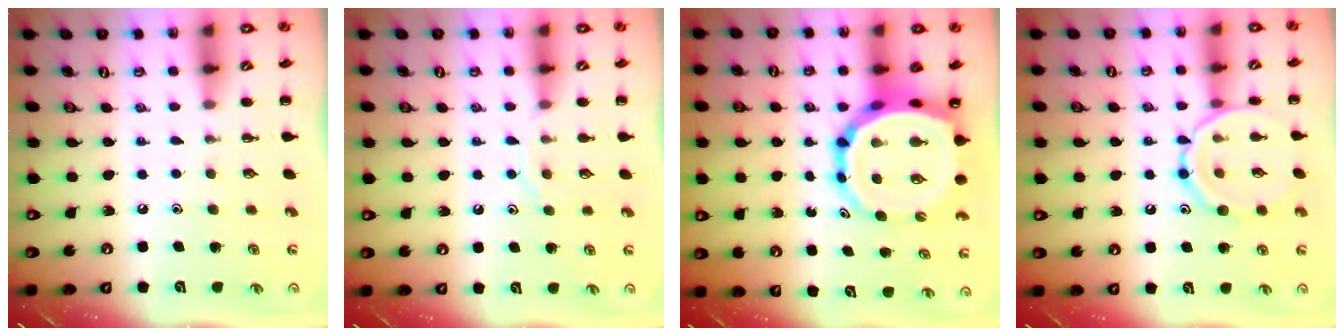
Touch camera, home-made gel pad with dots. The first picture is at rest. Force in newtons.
{"total": 6.8, "press": 6.8, "slide": 0.8}
{"total": 13.9, "press": 13.3, "slide": 3.9}
{"total": 13.5, "press": 13.5, "slide": 0.4}